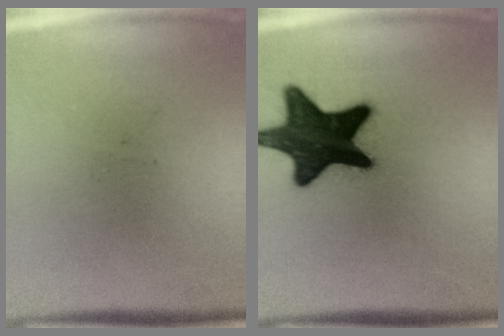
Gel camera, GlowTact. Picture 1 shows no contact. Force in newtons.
{"total": 17.6}